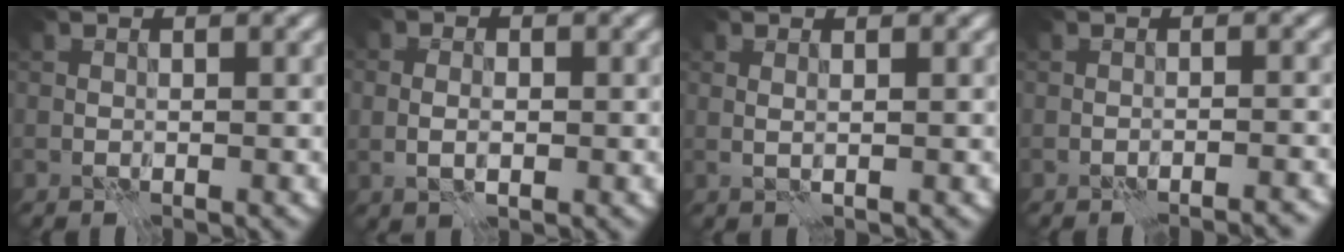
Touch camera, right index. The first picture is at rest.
{"total": 2.3, "force": [-0.1, 1.7, 1.6], "torque": [-0.013, -0.001, -0.003]}
{"total": 0.8, "force": [0.4, 0.1, 0.7], "torque": [-0.010, -0.003, 0.002]}
{"total": 2.4, "force": [-2.3, 0.1, 0.5], "torque": [0.006, 0.006, -0.039]}